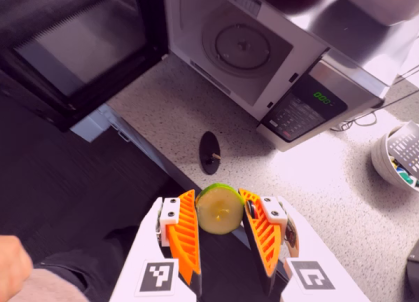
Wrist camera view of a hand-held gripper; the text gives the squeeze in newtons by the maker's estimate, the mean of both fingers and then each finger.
{"total": 11.2, "left": 11.1, "right": 11.4}